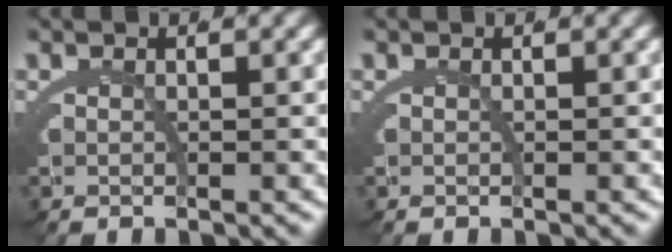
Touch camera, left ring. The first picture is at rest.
{"total": 0.0}